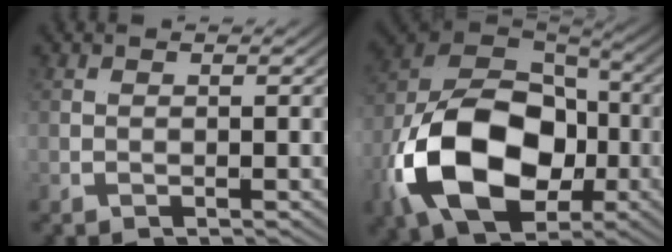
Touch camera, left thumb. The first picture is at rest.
{"total": 16.8, "force": [-4.0, 9.5, 13.3], "torque": [-0.312, -0.036, -0.043]}